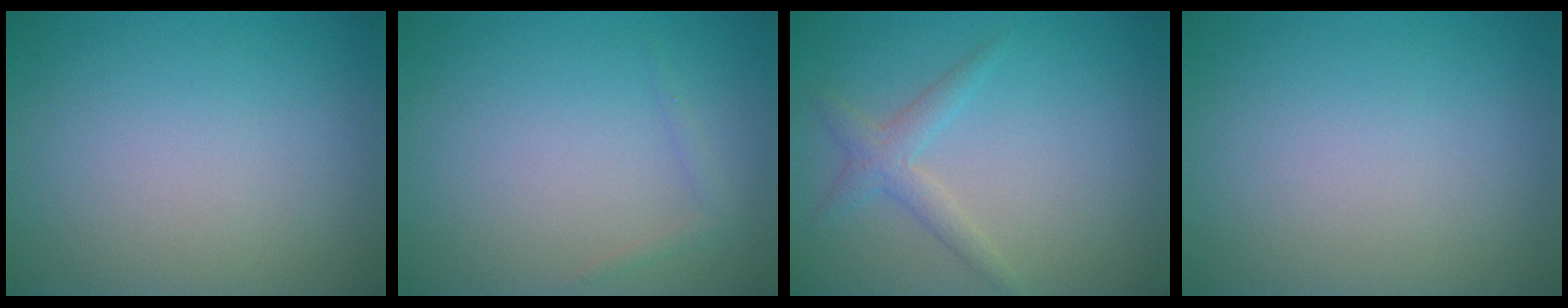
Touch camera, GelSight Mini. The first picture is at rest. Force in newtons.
{"total": 0.7, "press": 0.7, "slide": 0.1}
{"total": 2.0, "press": 2.0, "slide": 0.1}
{"total": 0.0}